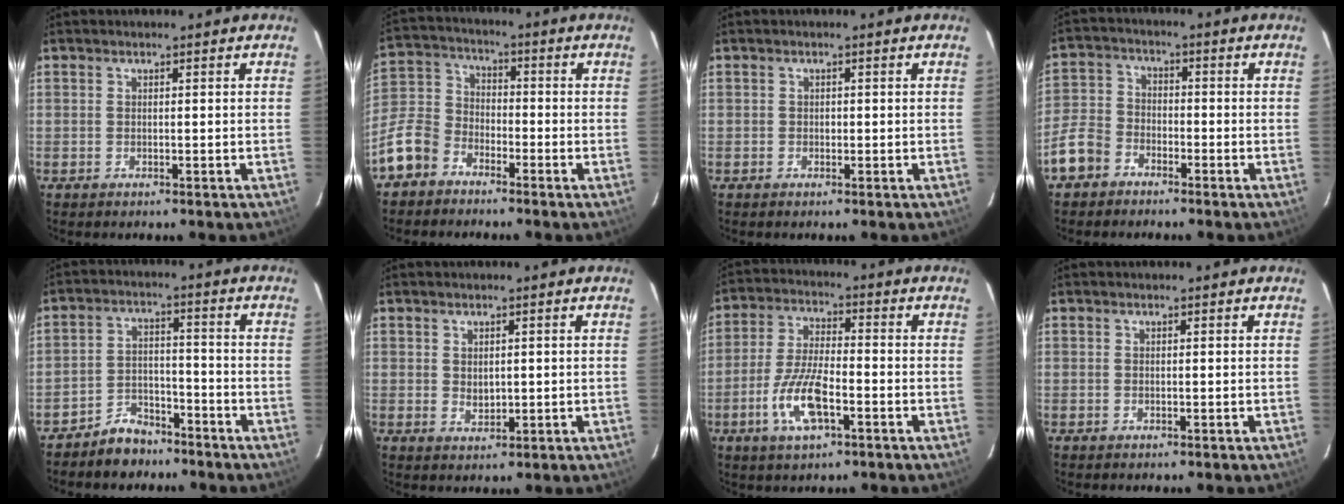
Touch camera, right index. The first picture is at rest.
{"total": 11.0, "force": [-7.1, 7.5, 3.9], "torque": [-0.103, 0.032, -0.147]}
{"total": 0.7, "force": [-0.1, 0.6, 0.2], "torque": [-0.001, 0.001, -0.002]}
{"total": 8.3, "force": [-5.0, 5.9, 2.9], "torque": [-0.076, 0.018, -0.101]}
{"total": 7.1, "force": [-5.9, 3.7, 1.5], "torque": [-0.048, 0.020, -0.093]}
{"total": 2.5, "force": [0.3, 1.8, 1.6], "torque": [-0.023, -0.002, 0.009]}
{"total": 10.4, "force": [-4.3, 3.4, 8.9], "torque": [-0.188, -0.003, -0.082]}
{"total": 0.0}